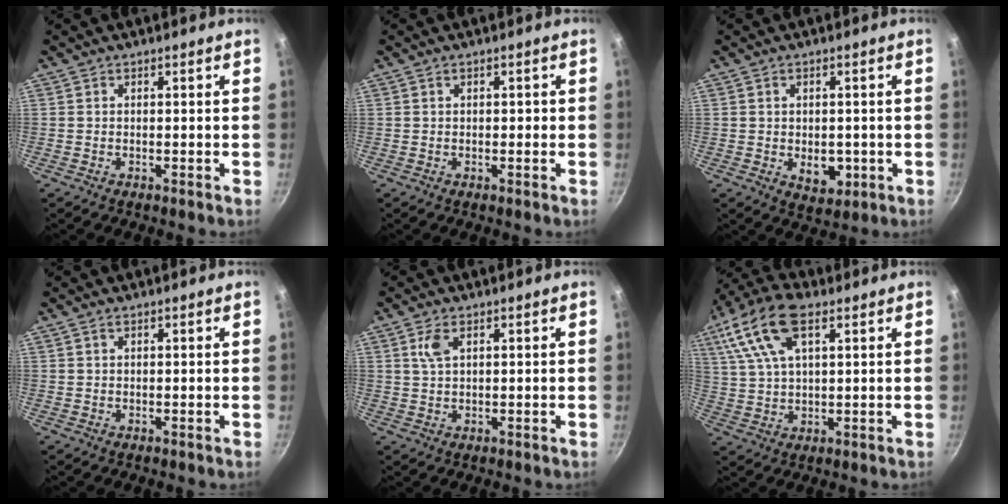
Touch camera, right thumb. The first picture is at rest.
{"total": 1.0, "force": [0.0, 0.5, 0.8], "torque": [-0.005, 0.003, 0.000]}
{"total": 5.7, "force": [-1.0, 3.8, 4.2], "torque": [-0.042, -0.006, -0.005]}
{"total": 0.7, "force": [0.5, 0.3, 0.5], "torque": [-0.009, 0.001, 0.011]}
{"total": 3.2, "force": [1.4, 1.6, 2.4], "torque": [-0.049, -0.004, 0.028]}
{"total": 15.1, "force": [6.7, 7.3, 11.4], "torque": [-0.229, 0.005, 0.121]}